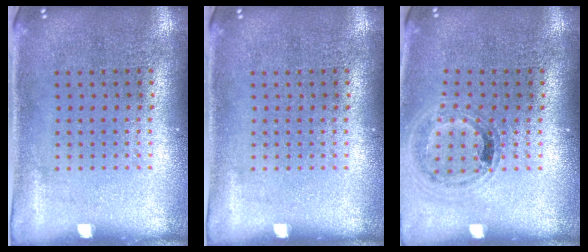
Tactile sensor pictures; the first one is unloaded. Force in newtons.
{"total": 0.0}
{"total": 0.9, "press": 0.9, "slide": 0.1}